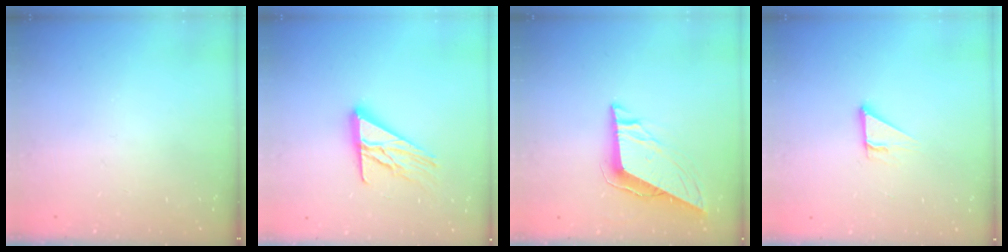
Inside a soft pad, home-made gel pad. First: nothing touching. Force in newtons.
{"total": 13.8, "press": 13.8, "slide": 1.1}
{"total": 9.0, "press": 8.9, "slide": 1.5}
{"total": 3.8, "press": 3.8, "slide": 0.2}